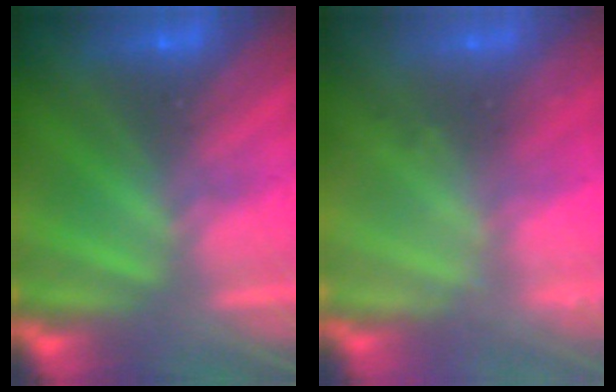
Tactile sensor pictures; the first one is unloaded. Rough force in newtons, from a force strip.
{"total": 2.3}